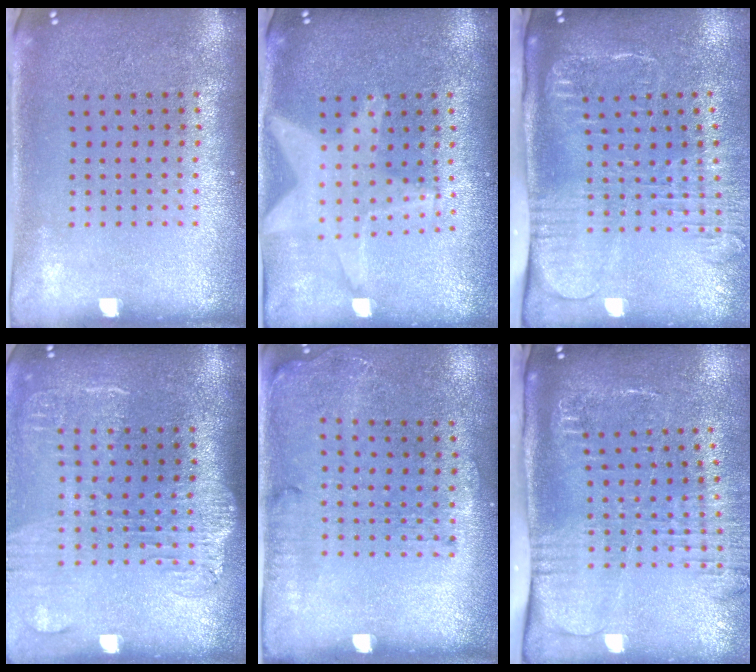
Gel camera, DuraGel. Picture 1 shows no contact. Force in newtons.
{"total": 1.3, "press": 1.2, "slide": 0.3}
{"total": 2.7, "press": 2.1, "slide": 1.7}
{"total": 1.9, "press": 1.6, "slide": 1.1}
{"total": 1.7, "press": 1.2, "slide": 1.2}
{"total": 2.8, "press": 2.1, "slide": 1.8}